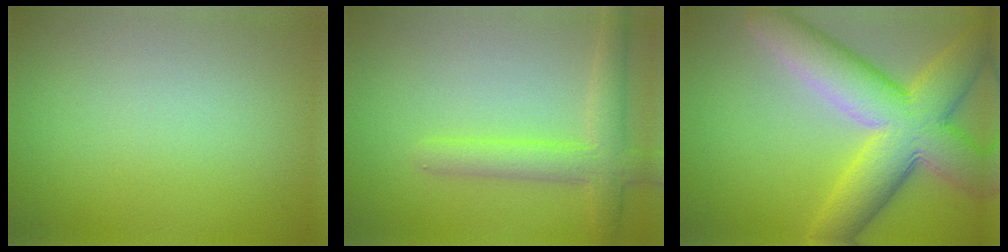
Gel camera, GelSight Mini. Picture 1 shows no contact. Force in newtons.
{"total": 3.8, "press": 3.8, "slide": 0.0}
{"total": 11.0, "press": 11.0, "slide": 0.5}